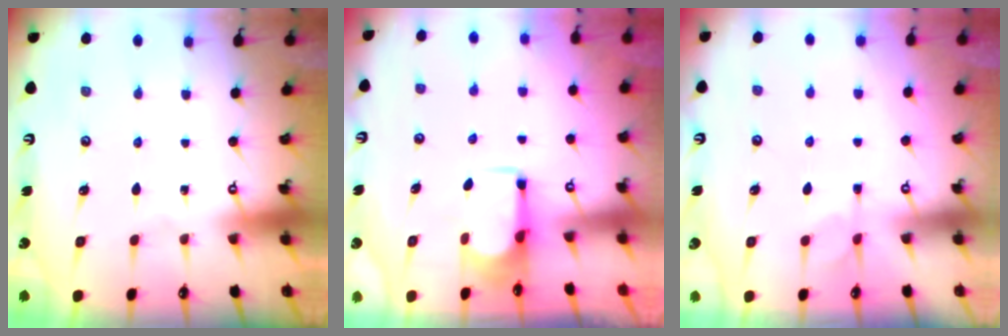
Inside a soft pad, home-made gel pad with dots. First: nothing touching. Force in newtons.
{"total": 1.7, "press": 1.5, "slide": 0.9}
{"total": 4.1, "press": 3.9, "slide": 1.1}